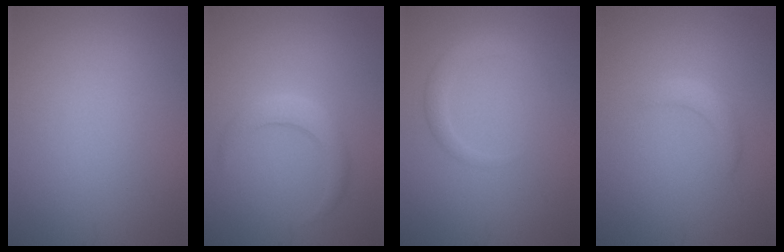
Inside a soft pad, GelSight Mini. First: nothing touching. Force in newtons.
{"total": 2.4, "press": 2.4, "slide": 0.0}
{"total": 1.9, "press": 1.9, "slide": 0.2}
{"total": 1.6, "press": 1.6, "slide": 0.2}